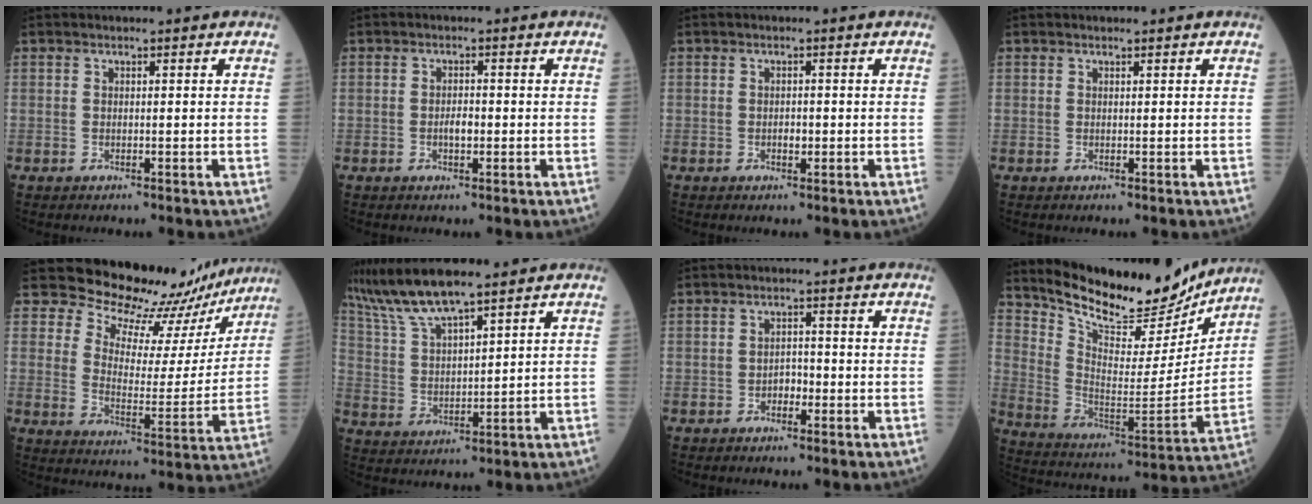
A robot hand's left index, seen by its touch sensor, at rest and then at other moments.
{"total": 1.9, "force": [-0.6, 0.8, 1.6], "torque": [-0.027, 0.001, -0.011]}
{"total": 1.2, "force": [-0.5, 0.7, 0.9], "torque": [-0.016, -0.001, -0.008]}
{"total": 0.0}
{"total": 17.3, "force": [15.8, 5.9, 3.8], "torque": [-0.039, -0.042, 0.190]}
{"total": 8.8, "force": [7.5, 0.2, 4.6], "torque": [-0.105, 0.011, 0.151]}
{"total": 1.9, "force": [-1.1, 1.2, 1.1], "torque": [-0.011, 0.005, -0.022]}
{"total": 19.1, "force": [17.5, 4.6, 6.0], "torque": [-0.114, -0.038, 0.273]}